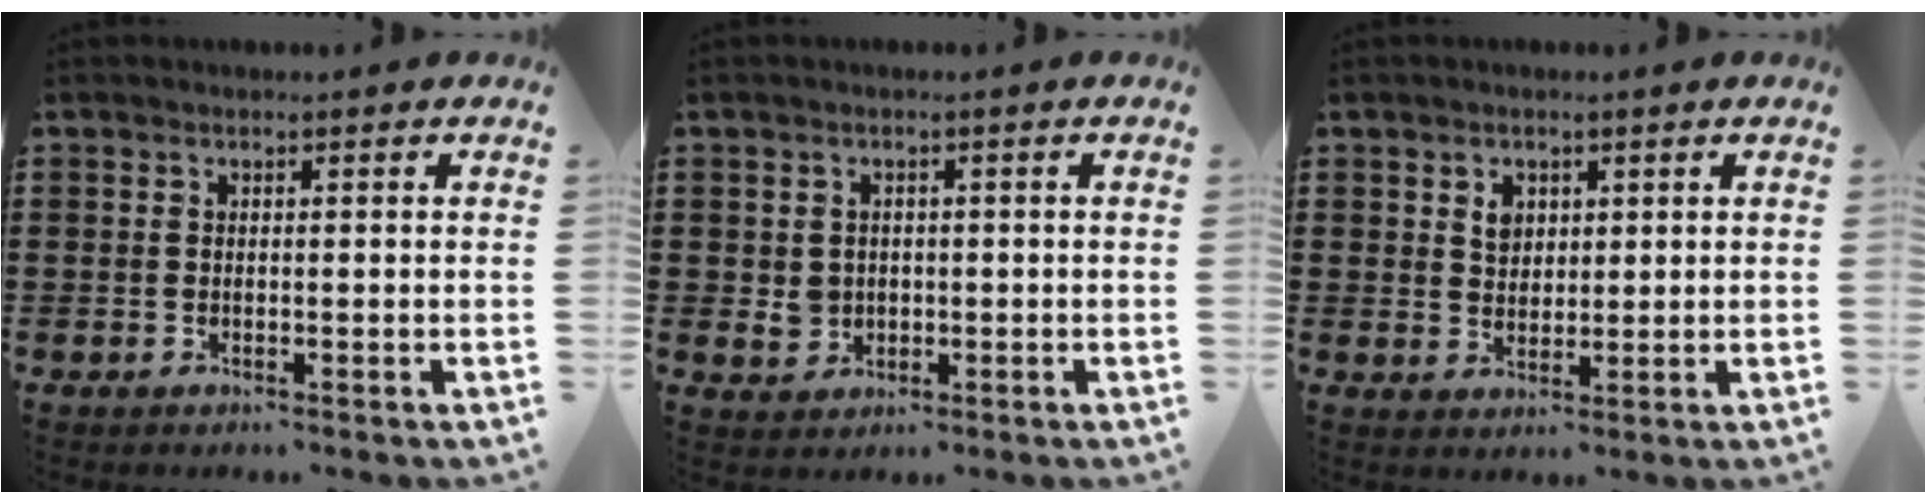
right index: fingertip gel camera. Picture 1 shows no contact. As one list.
[{"total": 2.6, "force": [-0.2, 2.3, 1.0], "torque": [-0.027, 0.007, -0.006]}, {"total": 2.8, "force": [1.3, 2.2, 1.2], "torque": [-0.024, 0.006, 0.021]}]